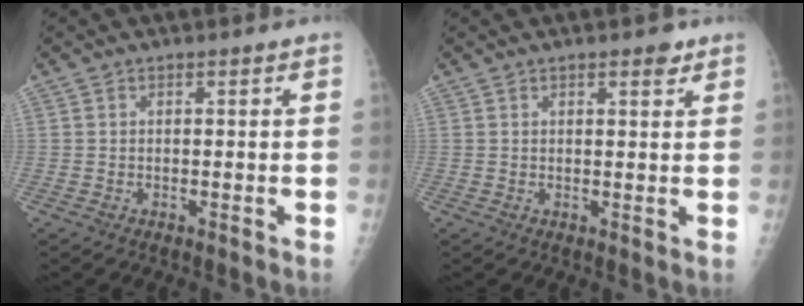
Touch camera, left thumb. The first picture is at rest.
{"total": 2.4, "force": [1.6, 0.9, 1.6], "torque": [-0.014, -0.007, 0.019]}